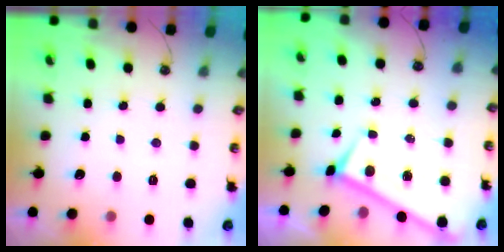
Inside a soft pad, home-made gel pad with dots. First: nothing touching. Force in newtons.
{"total": 0.0}